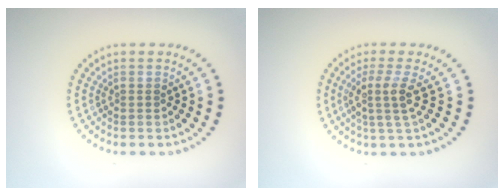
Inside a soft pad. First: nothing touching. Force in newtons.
{"total": 2.7, "press": 2.0, "slide": 1.8}